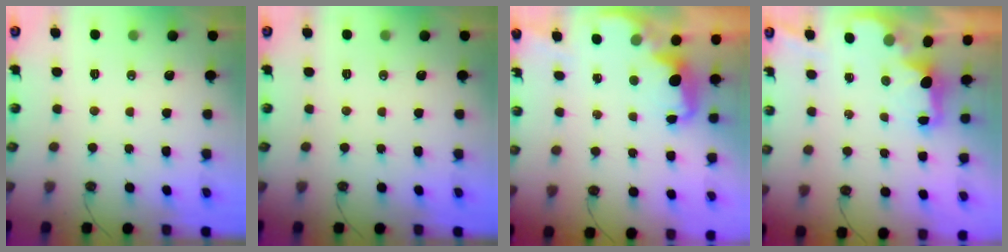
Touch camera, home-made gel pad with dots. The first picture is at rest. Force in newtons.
{"total": 0.0}
{"total": 2.2, "press": 2.1, "slide": 0.6}
{"total": 2.1, "press": 2.0, "slide": 0.7}